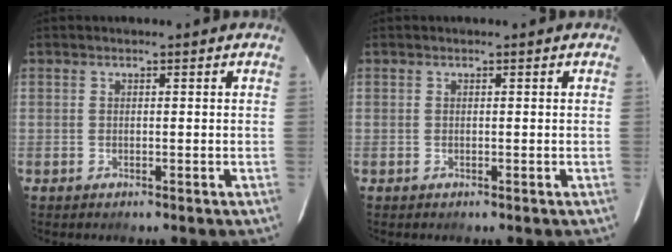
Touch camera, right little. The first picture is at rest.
{"total": 0.0}